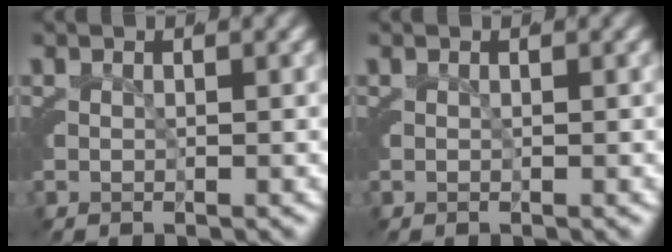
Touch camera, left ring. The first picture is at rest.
{"total": 0.0}